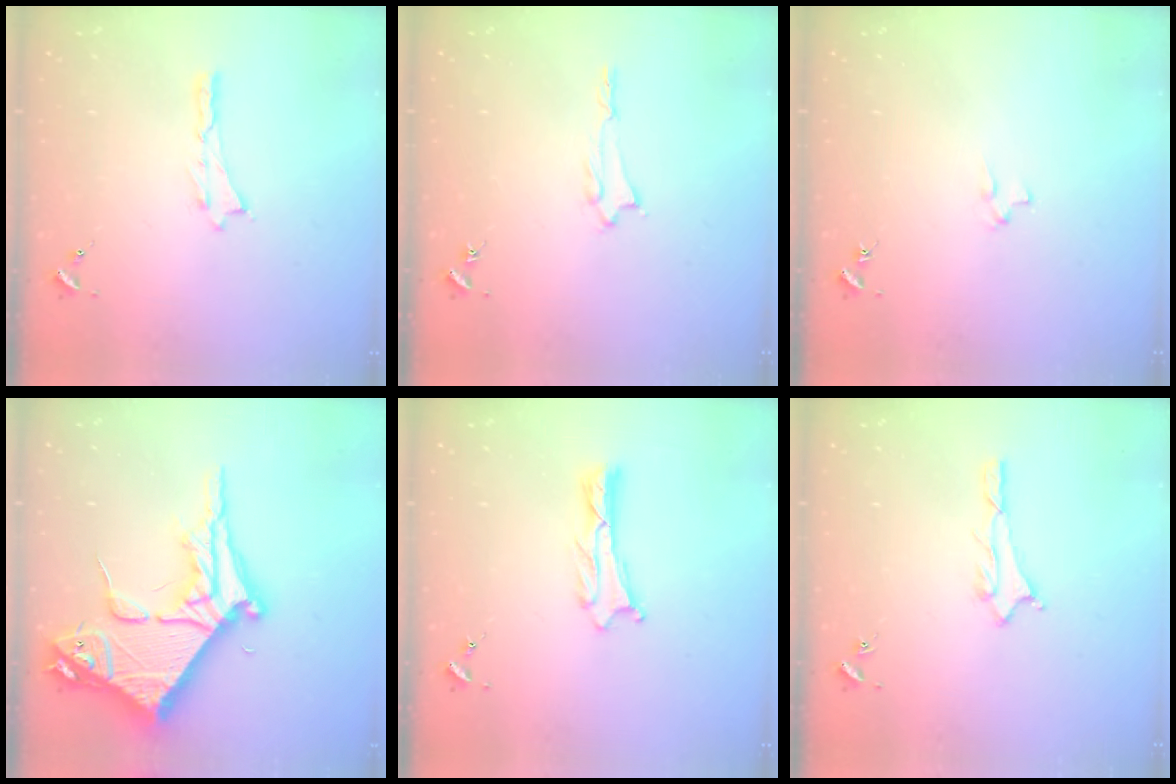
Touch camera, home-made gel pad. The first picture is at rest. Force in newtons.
{"total": 1.2, "press": 1.2, "slide": 0.1}
{"total": 1.9, "press": 1.9, "slide": 0.2}
{"total": 15.7, "press": 15.6, "slide": 1.7}
{"total": 1.2, "press": 1.2, "slide": 0.0}
{"total": 1.5, "press": 1.5, "slide": 0.1}